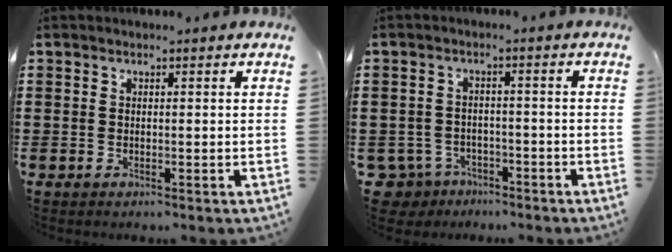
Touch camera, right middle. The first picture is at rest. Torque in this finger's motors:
{"motor_torque": [1.35, 0.74, -0.08, -0.03]}